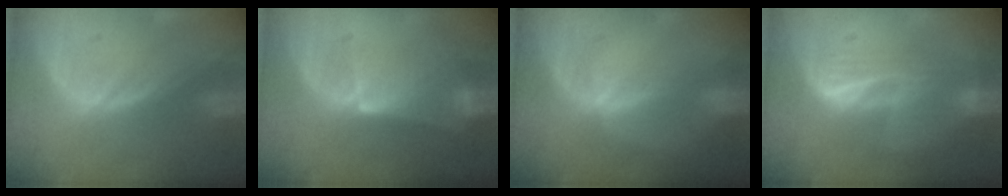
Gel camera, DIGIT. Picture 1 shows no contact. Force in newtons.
{"total": 6.5, "press": 5.8, "slide": 2.9}
{"total": 1.2, "press": 0.7, "slide": 0.9}
{"total": 5.8, "press": 5.5, "slide": 2.0}